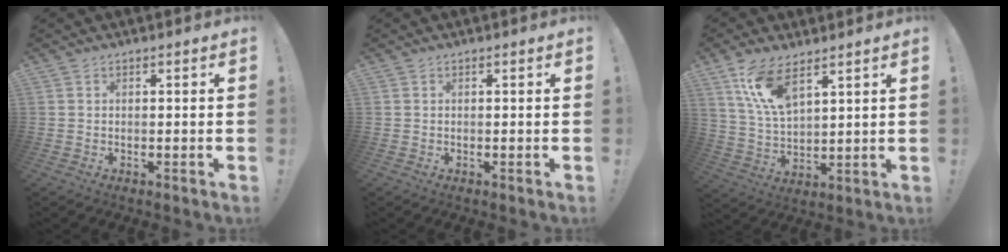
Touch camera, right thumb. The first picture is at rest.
{"total": 0.0}
{"total": 11.3, "force": [7.4, 4.5, 7.3], "torque": [-0.151, -0.032, 0.138]}